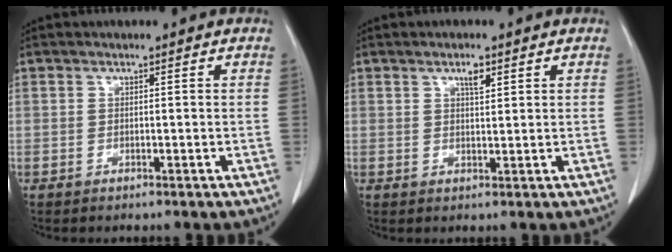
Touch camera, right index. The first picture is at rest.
{"total": 2.3, "force": [1.3, 0.7, 1.8], "torque": [-0.032, -0.001, 0.022]}